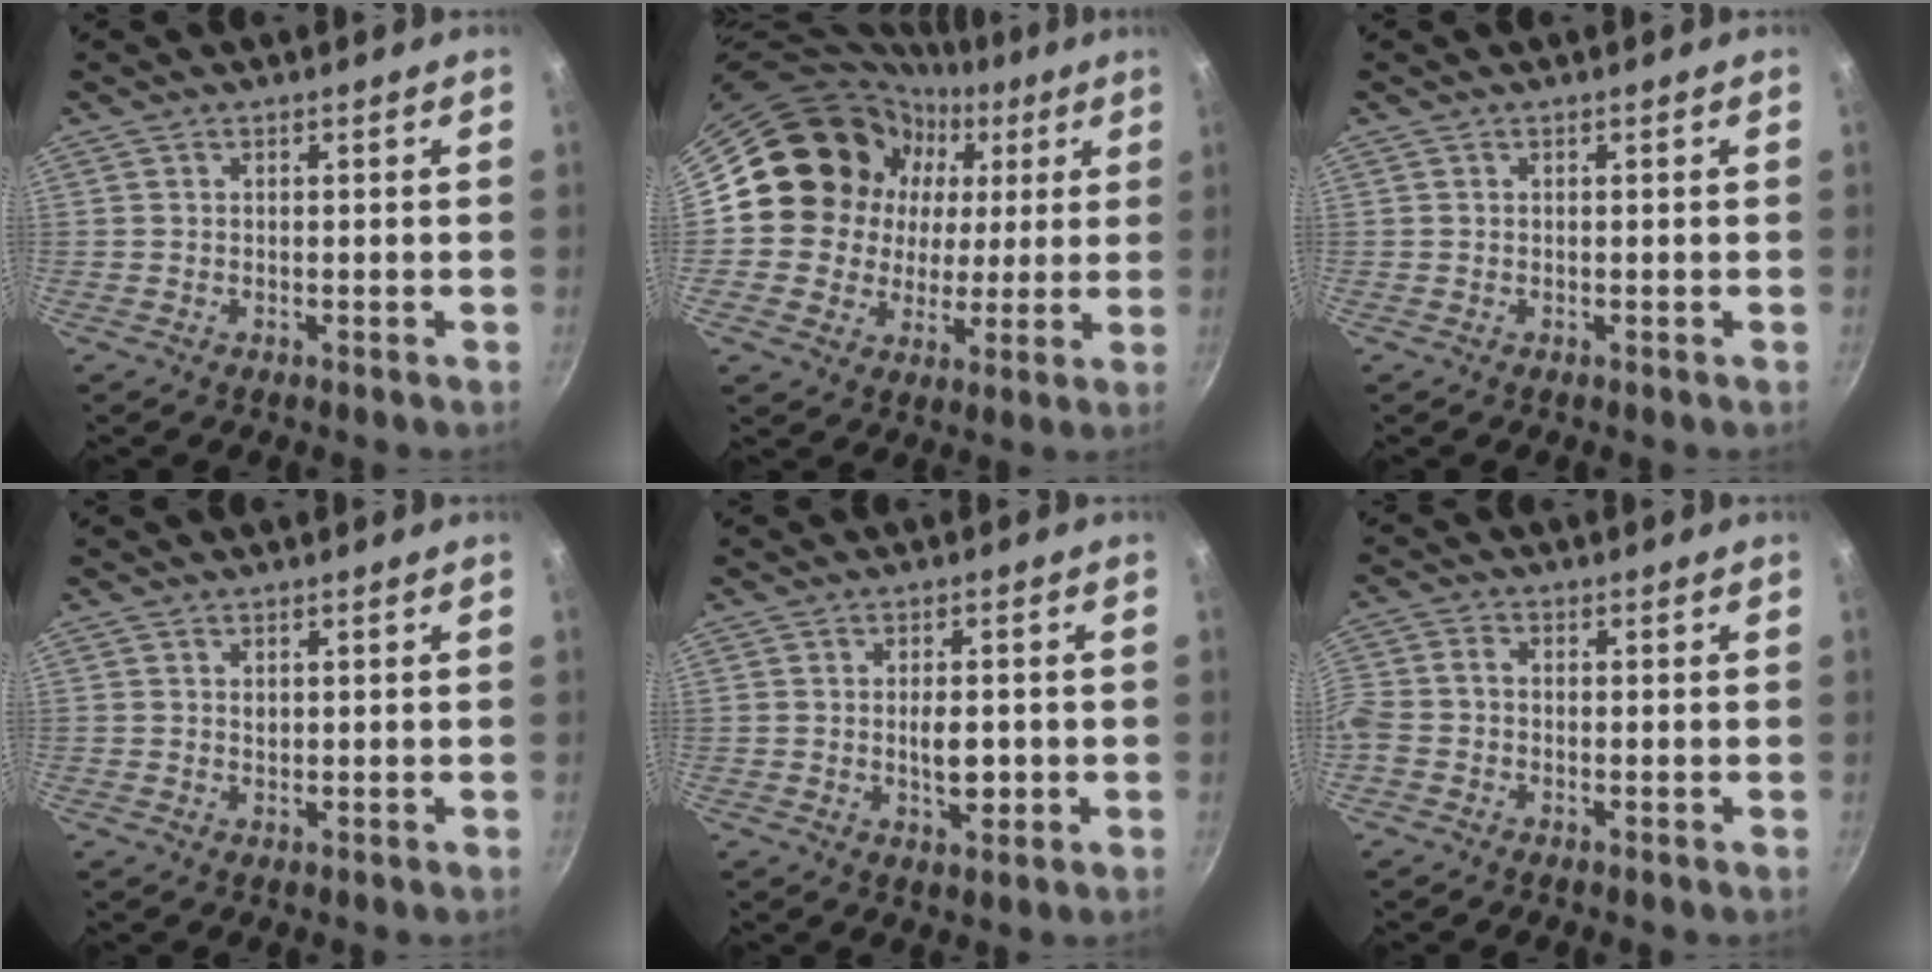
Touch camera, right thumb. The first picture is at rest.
{"total": 16.4, "force": [4.4, 14.9, 5.3], "torque": [-0.057, 0.007, 0.072]}
{"total": 0.0}
{"total": 0.7, "force": [0.3, 0.5, 0.4], "torque": [-0.004, 0.000, 0.005]}
{"total": 4.7, "force": [-0.5, 2.2, 4.1], "torque": [-0.052, -0.001, -0.007]}
{"total": 5.6, "force": [-2.6, 3.9, 3.1], "torque": [-0.080, 0.016, -0.071]}